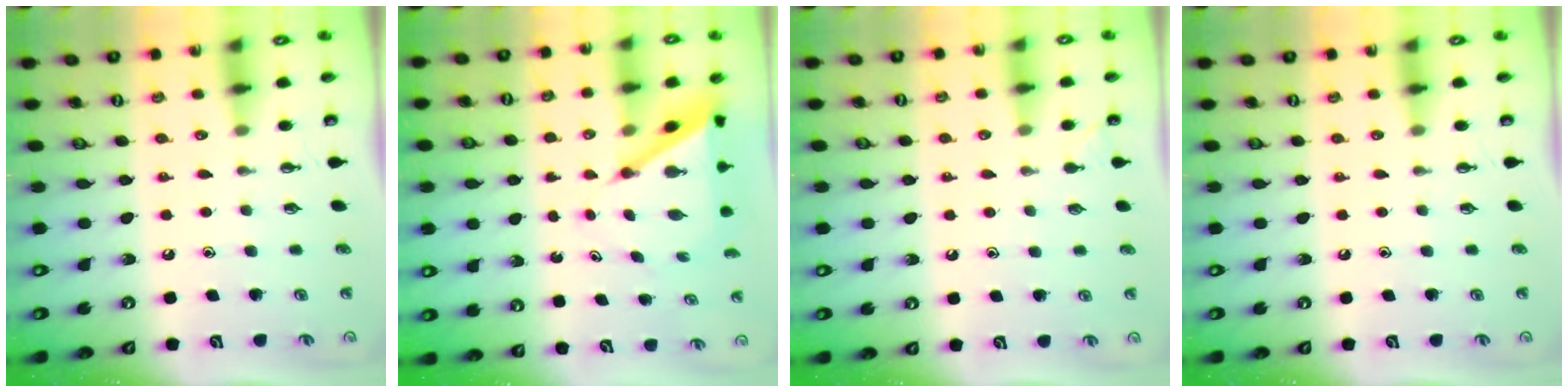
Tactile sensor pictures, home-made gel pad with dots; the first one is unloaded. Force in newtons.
{"total": 7.0, "press": 7.0, "slide": 0.6}
{"total": 2.9, "press": 2.9, "slide": 0.3}
{"total": 0.0}